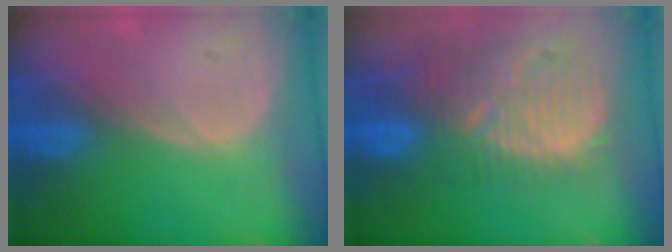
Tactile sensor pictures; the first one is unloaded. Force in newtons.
{"total": 12.6, "press": 11.2, "slide": 5.8}